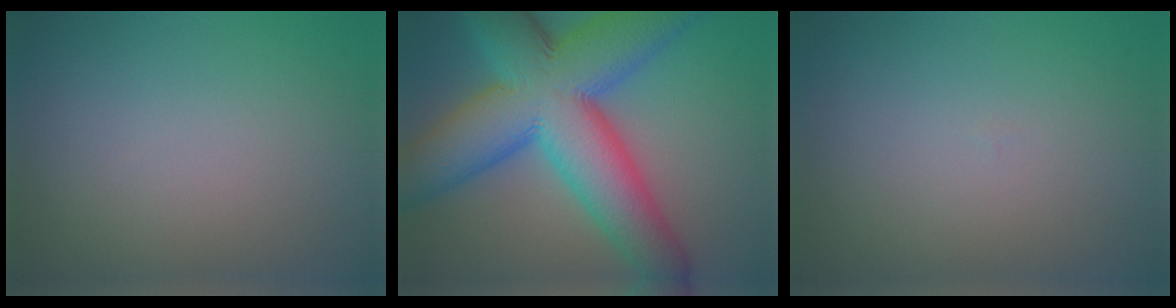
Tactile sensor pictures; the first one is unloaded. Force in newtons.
{"total": 15.0, "press": 15.0, "slide": 0.4}
{"total": 0.0}